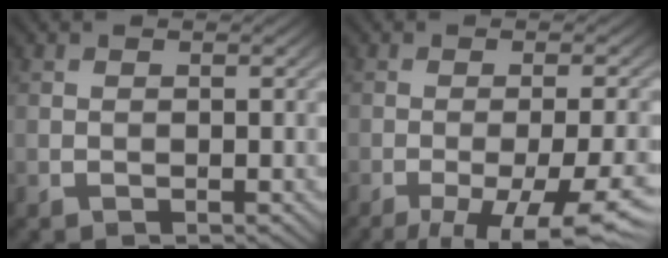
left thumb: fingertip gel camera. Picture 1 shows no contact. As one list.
[{"total": 10.2, "force": [-5.4, 2.4, 8.4], "torque": [-0.126, -0.005, -0.069]}]